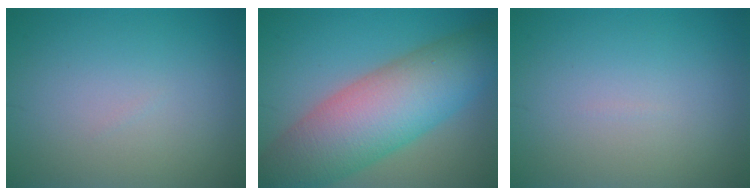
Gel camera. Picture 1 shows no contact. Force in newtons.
{"total": 11.2, "press": 11.2, "slide": 0.4}
{"total": 0.0}